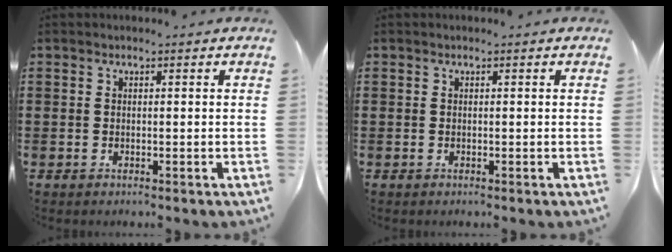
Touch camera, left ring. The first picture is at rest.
{"total": 0.0}